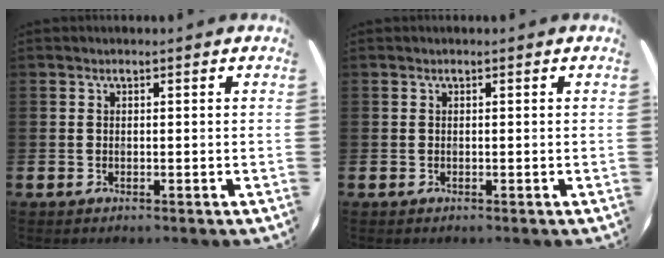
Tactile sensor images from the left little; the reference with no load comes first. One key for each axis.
{"total": 0.0}